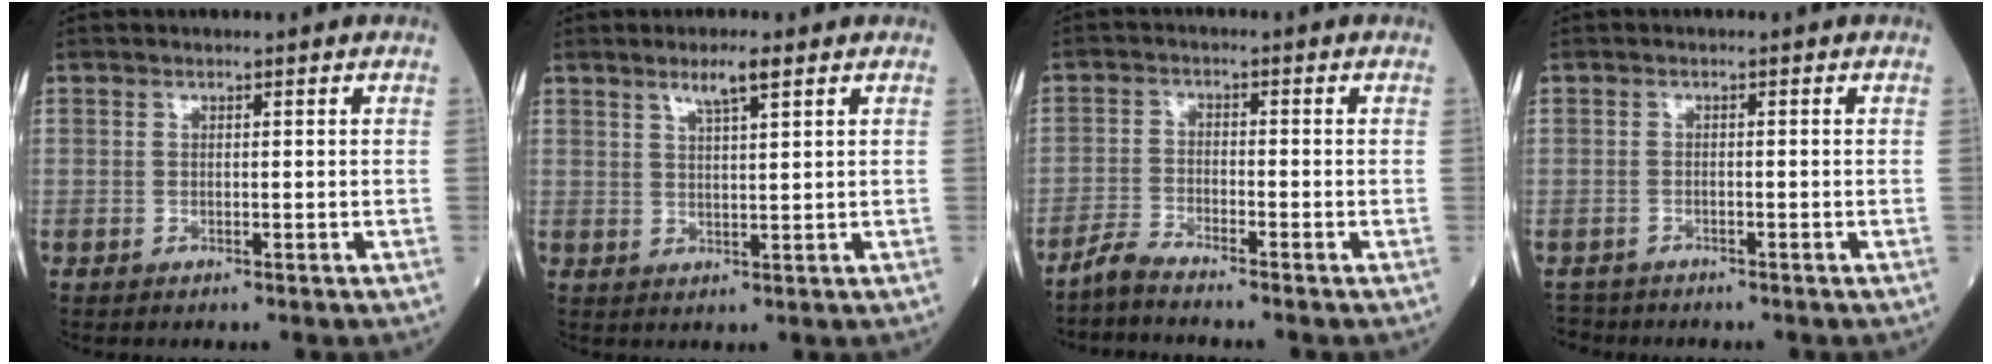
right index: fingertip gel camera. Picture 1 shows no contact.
{"total": 3.7, "force": [2.4, 0.1, 2.7], "torque": [-0.055, 0.001, 0.047]}
{"total": 3.1, "force": [-3.0, -0.6, 0.6], "torque": [-0.020, -0.015, -0.063]}
{"total": 2.3, "force": [-2.1, 0.7, -0.7], "torque": [0.010, -0.005, -0.038]}